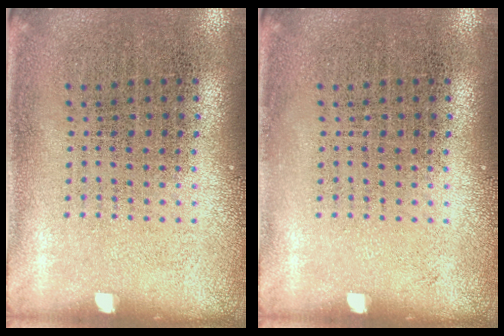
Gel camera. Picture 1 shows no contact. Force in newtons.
{"total": 0.0}